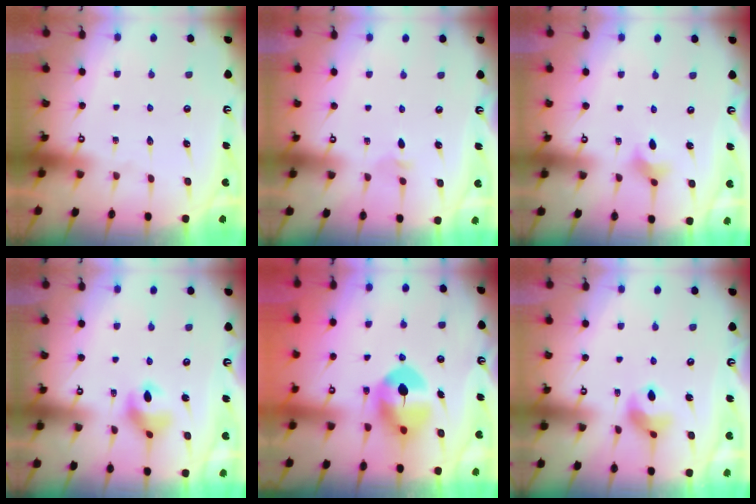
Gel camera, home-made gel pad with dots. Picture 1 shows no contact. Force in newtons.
{"total": 2.8, "press": 2.7, "slide": 0.6}
{"total": 2.6, "press": 2.6, "slide": 0.4}
{"total": 8.3, "press": 8.2, "slide": 0.9}
{"total": 9.6, "press": 9.5, "slide": 1.5}
{"total": 8.2, "press": 8.1, "slide": 0.9}